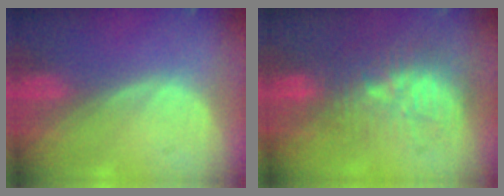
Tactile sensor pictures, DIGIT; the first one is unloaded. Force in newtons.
{"total": 9.2, "press": 8.5, "slide": 3.4}